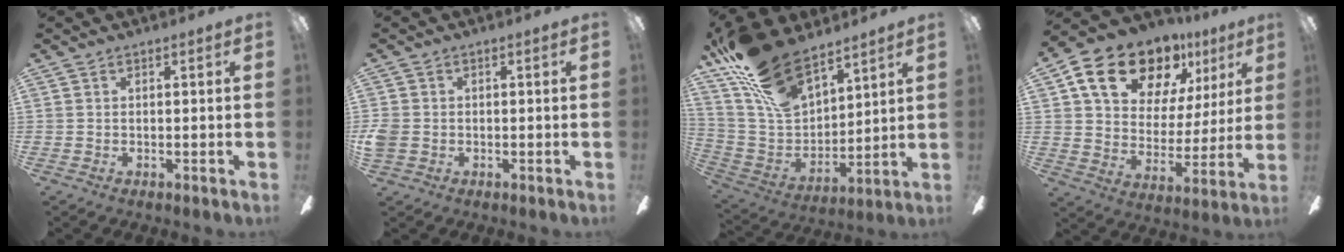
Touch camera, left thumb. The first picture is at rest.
{"total": 3.1, "force": [-0.5, 2.7, 1.4], "torque": [-0.028, 0.005, -0.009]}
{"total": 20.7, "force": [15.4, 9.1, 10.4], "torque": [-0.221, -0.086, 0.286]}
{"total": 19.7, "force": [13.2, 11.4, 9.2], "torque": [-0.162, -0.072, 0.239]}